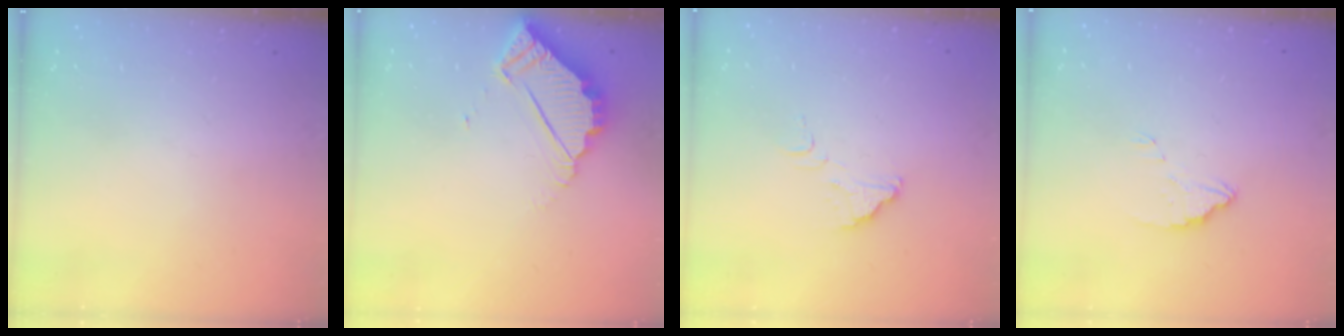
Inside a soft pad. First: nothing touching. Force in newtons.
{"total": 4.1, "press": 4.1, "slide": 0.2}
{"total": 2.7, "press": 2.7, "slide": 0.2}
{"total": 2.5, "press": 2.5, "slide": 0.2}